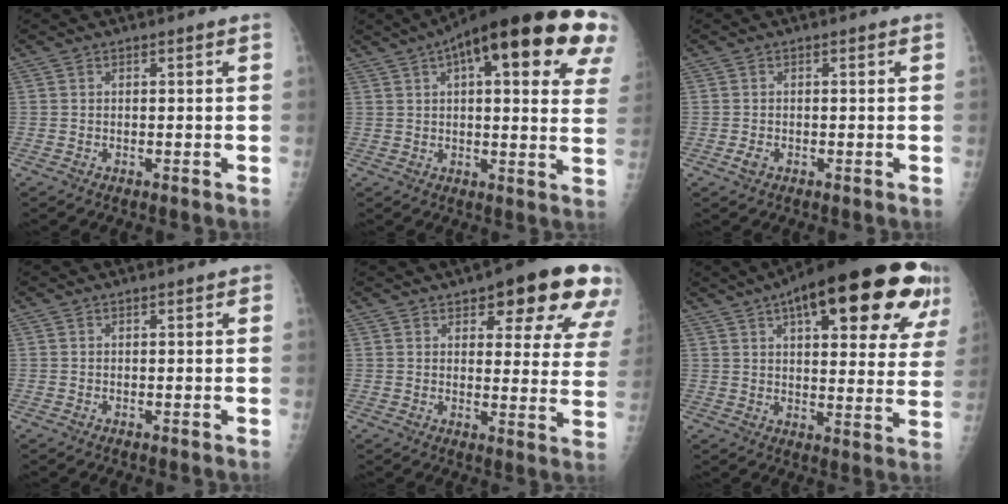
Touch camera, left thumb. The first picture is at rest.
{"total": 28.4, "force": [13.8, 8.8, 23.2], "torque": [-0.259, 0.028, 0.177]}
{"total": 1.3, "force": [-0.6, 1.0, 0.7], "torque": [-0.011, -0.001, -0.011]}
{"total": 0.7, "force": [0.3, 0.3, 0.6], "torque": [-0.007, 0.002, 0.001]}
{"total": 18.7, "force": [10.8, 6.6, 13.8], "torque": [-0.129, -0.035, 0.126]}
{"total": 28.2, "force": [15.0, 9.4, 22.0], "torque": [-0.272, -0.005, 0.204]}